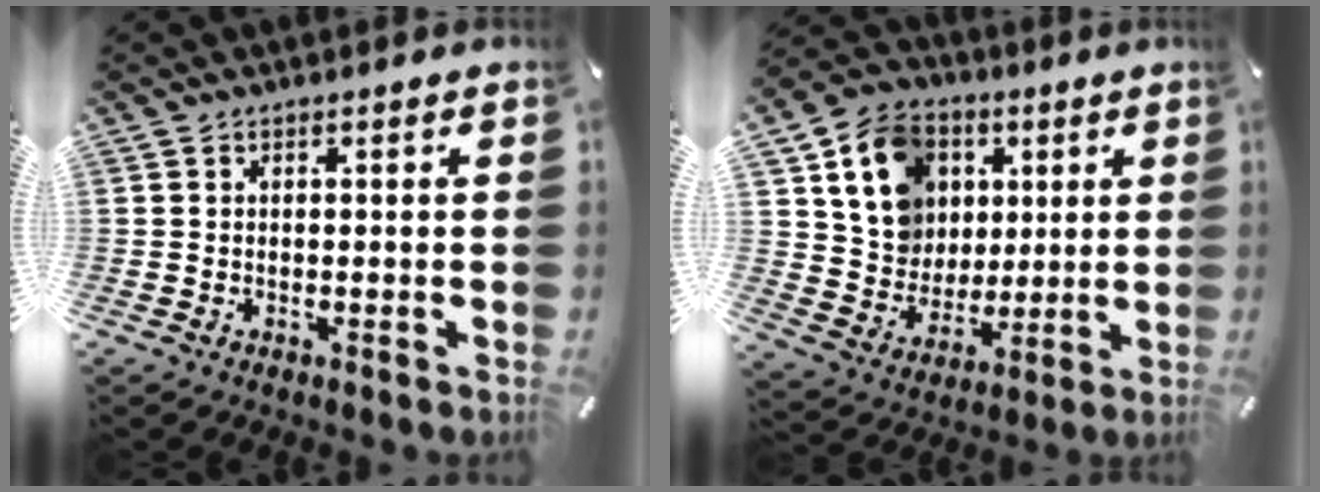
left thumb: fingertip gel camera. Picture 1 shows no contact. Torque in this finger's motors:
{"motor_torque": [0.73, 0.73, 0.93, 0.35, 0.13]}